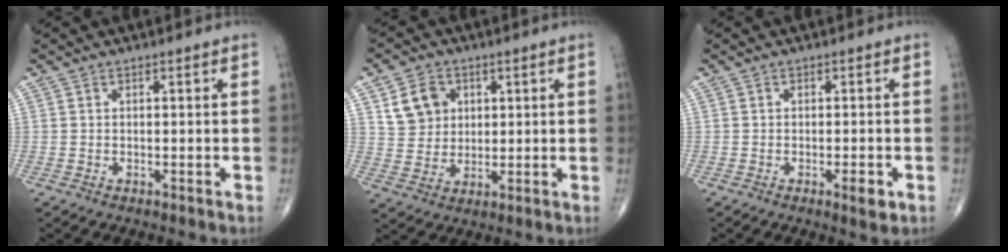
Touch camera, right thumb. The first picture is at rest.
{"total": 7.7, "force": [2.9, 6.4, 3.1], "torque": [-0.029, -0.011, 0.058]}
{"total": 2.8, "force": [-1.1, 0.7, 2.4], "torque": [-0.035, -0.004, -0.015]}